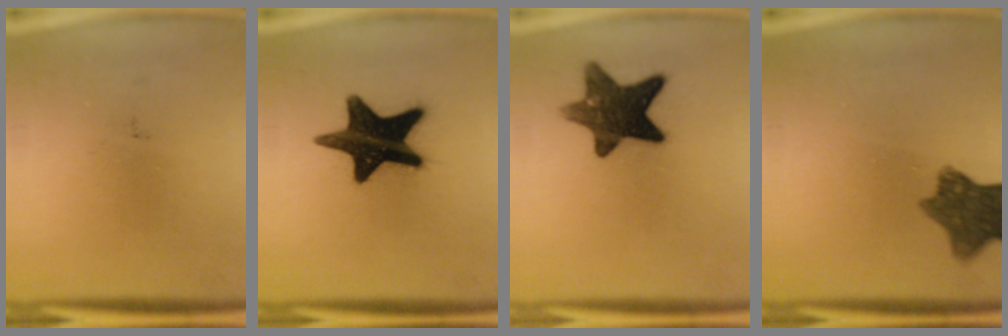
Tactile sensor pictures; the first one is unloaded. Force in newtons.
{"total": 17.5}
{"total": 12.3}
{"total": 9.1}